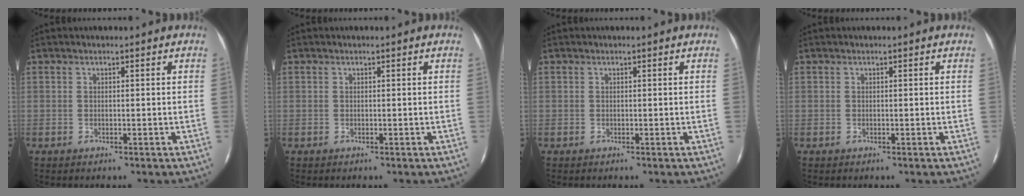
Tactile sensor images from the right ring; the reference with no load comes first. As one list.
[{"total": 0.0}, {"total": 0.0}, {"total": 0.0}]